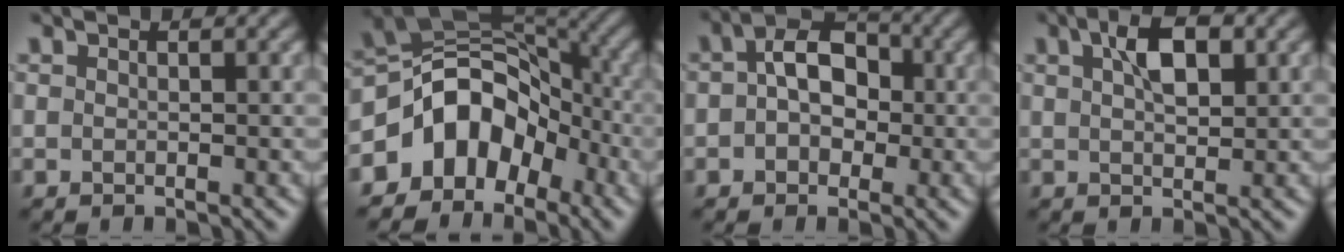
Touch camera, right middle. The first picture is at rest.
{"total": 8.6, "force": [-3.8, 6.1, 4.7], "torque": [-0.055, 0.018, -0.087]}
{"total": 5.1, "force": [0.4, 3.6, 3.5], "torque": [-0.041, 0.014, -0.013]}
{"total": 4.1, "force": [1.6, 1.8, 3.3], "torque": [-0.060, 0.010, 0.029]}